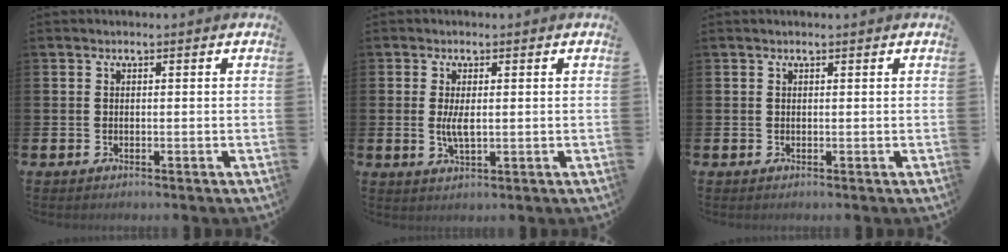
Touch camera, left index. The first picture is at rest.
{"total": 3.1, "force": [0.3, 1.1, 2.9], "torque": [-0.048, -0.002, 0.002]}
{"total": 0.0}